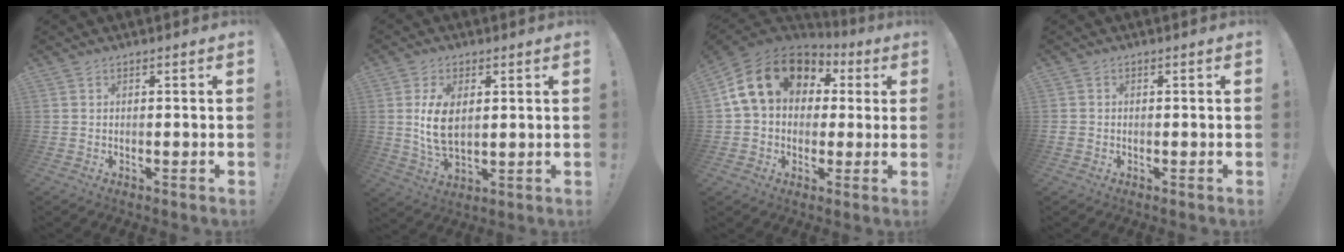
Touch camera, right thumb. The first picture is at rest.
{"total": 9.5, "force": [1.5, 5.4, 7.6], "torque": [-0.155, -0.012, 0.023]}
{"total": 18.5, "force": [6.2, 13.3, 11.3], "torque": [-0.191, -0.008, 0.119]}
{"total": 1.1, "force": [-0.3, 0.9, 0.4], "torque": [-0.006, 0.002, -0.006]}